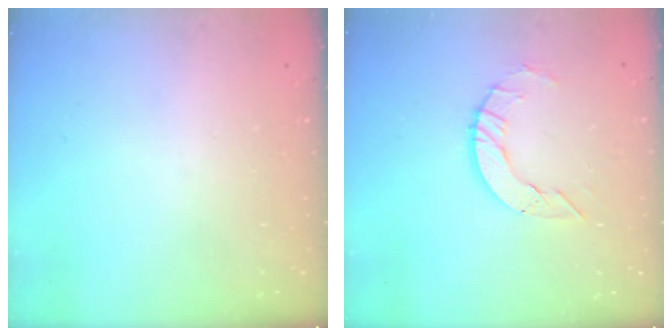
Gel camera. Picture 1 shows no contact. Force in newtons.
{"total": 7.1, "press": 7.0, "slide": 0.7}